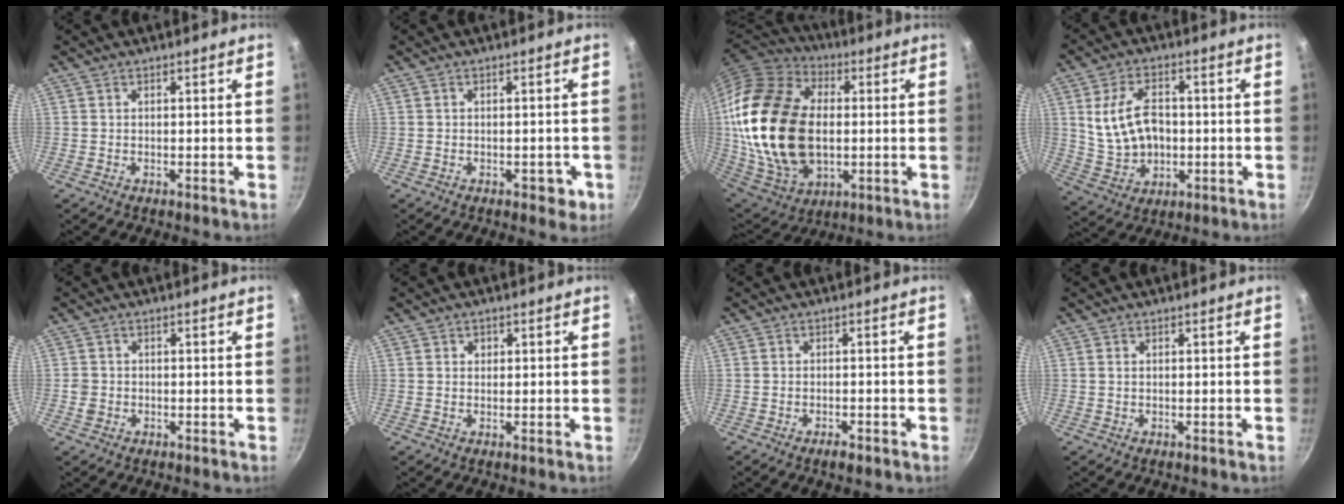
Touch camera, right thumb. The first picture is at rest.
{"total": 2.9, "force": [-1.2, 1.8, 1.9], "torque": [-0.006, 0.006, -0.013]}
{"total": 28.4, "force": [0.6, 17.9, 22.0], "torque": [-0.441, -0.005, 0.018]}
{"total": 11.9, "force": [1.1, 8.2, 8.5], "torque": [-0.137, 0.004, 0.032]}
{"total": 2.0, "force": [-0.4, 1.8, 0.7], "torque": [-0.008, 0.005, -0.007]}
{"total": 1.3, "force": [0.5, 1.1, 0.5], "torque": [0.005, 0.000, 0.005]}
{"total": 2.0, "force": [-1.4, 0.8, 1.3], "torque": [-0.024, 0.004, -0.024]}
{"total": 0.7, "force": [0.2, 0.4, 0.5], "torque": [-0.013, 0.000, 0.006]}